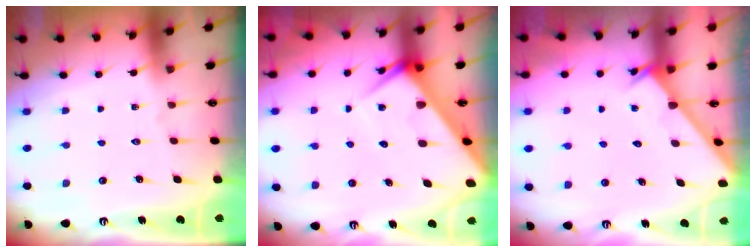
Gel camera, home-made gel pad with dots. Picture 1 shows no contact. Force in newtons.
{"total": 7.4, "press": 7.4, "slide": 0.6}
{"total": 1.9, "press": 1.9, "slide": 0.1}